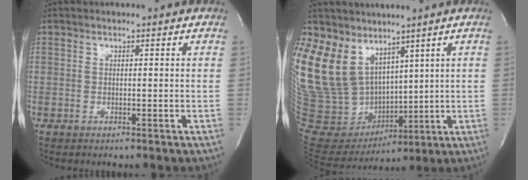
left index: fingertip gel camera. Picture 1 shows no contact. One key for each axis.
{"total": 25.0, "fx": 13.6, "fy": 17.4, "fz": 11.7, "tx": -0.344, "ty": 0.053, "tz": 0.291}